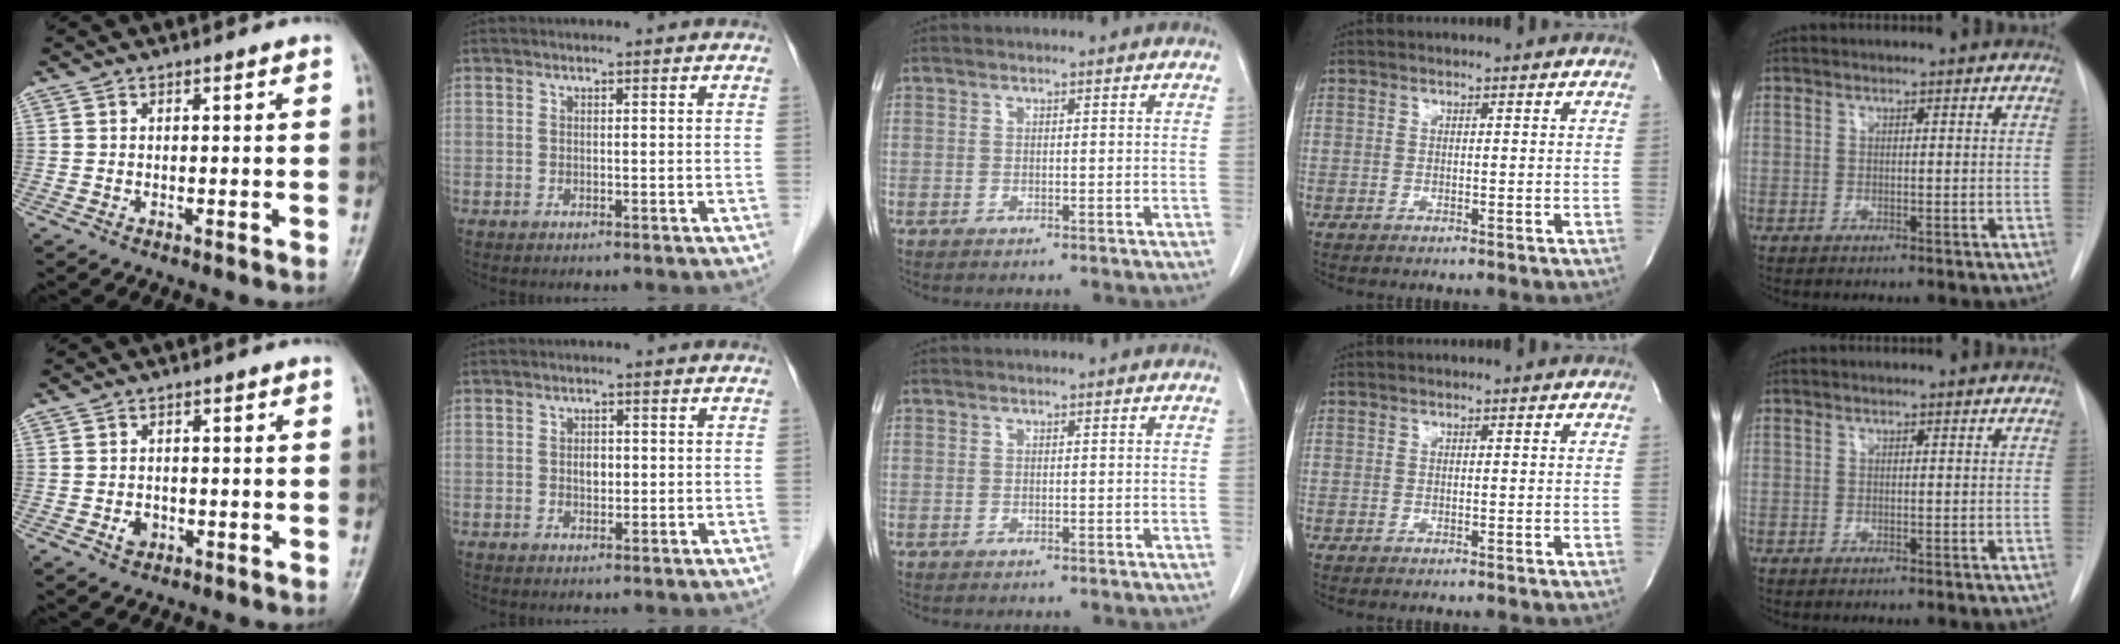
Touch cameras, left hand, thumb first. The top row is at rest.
{"thumb": {"total": 2.7, "force": [-1.0, 2.1, 1.3], "torque": [-0.013, 0.005, -0.014]}, "index": {"total": 1.8, "force": [0.0, 1.2, 1.3], "torque": [-0.021, 0.002, 0.002]}}